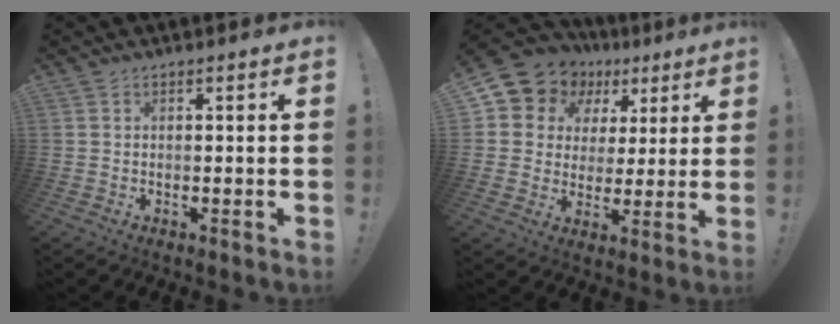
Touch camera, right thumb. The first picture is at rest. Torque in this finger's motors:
{"motor_torque": [0.26, 0.26, 0.12, 0.05, 0.05]}